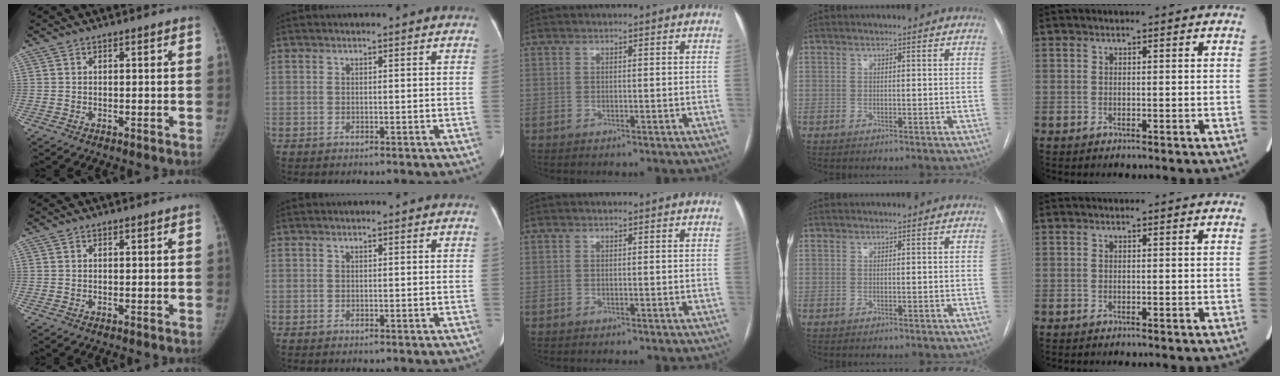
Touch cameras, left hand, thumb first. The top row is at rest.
{}